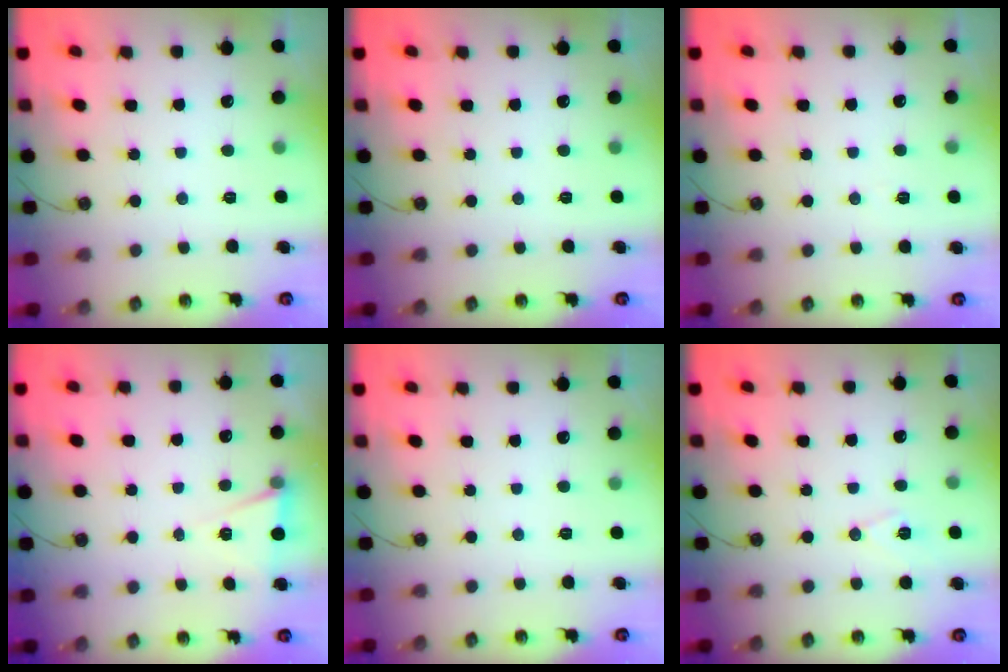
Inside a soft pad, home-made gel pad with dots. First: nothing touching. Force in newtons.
{"total": 0.0}
{"total": 2.9, "press": 2.2, "slide": 1.9}
{"total": 4.9, "press": 2.1, "slide": 4.4}
{"total": 0.0}
{"total": 6.5, "press": 5.3, "slide": 3.8}